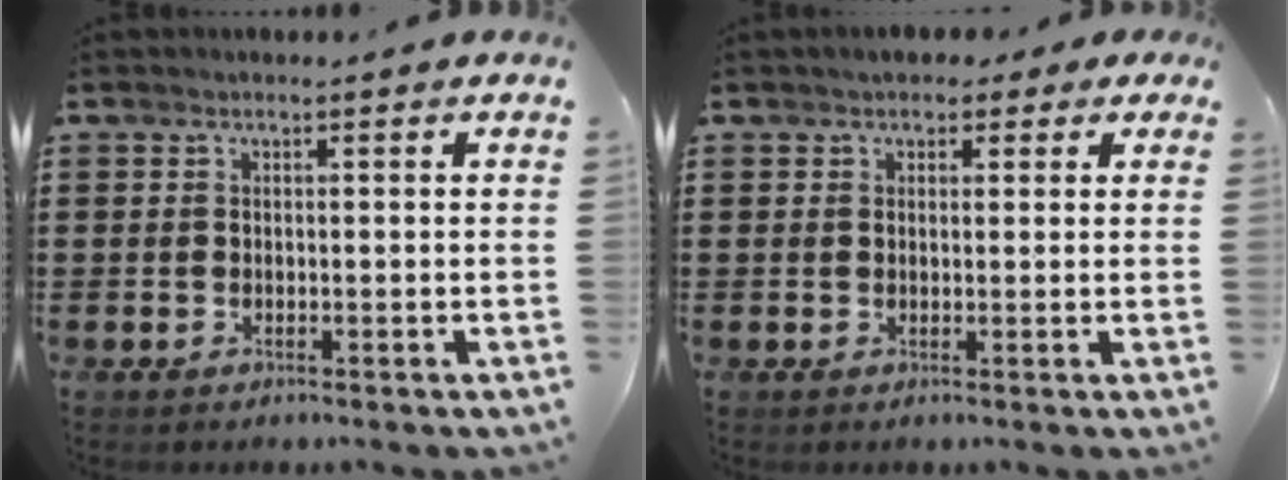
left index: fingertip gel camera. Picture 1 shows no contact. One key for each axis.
{"total": 1.9, "fx": 1.1, "fy": 1.4, "fz": 0.5, "tx": -0.008, "ty": 0.009, "tz": 0.016}